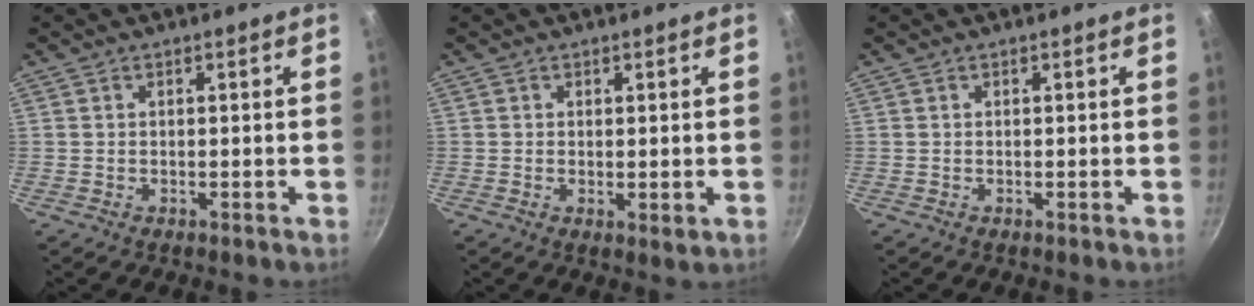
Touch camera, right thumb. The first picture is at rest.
{"total": 1.6, "force": [0.4, 0.9, 1.3], "torque": [-0.019, -0.010, 0.003]}
{"total": 0.0}